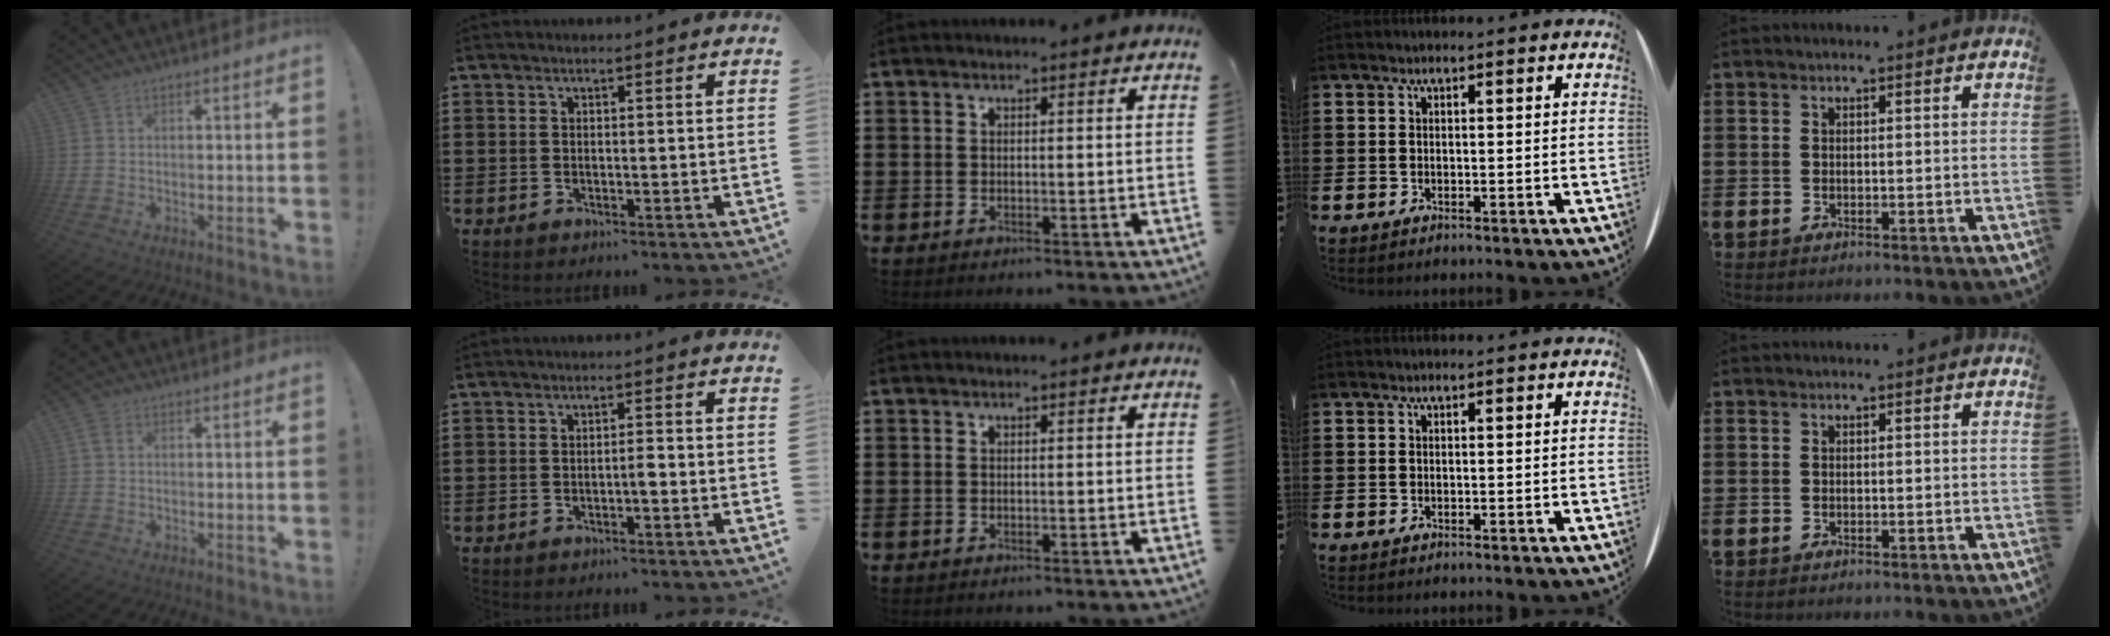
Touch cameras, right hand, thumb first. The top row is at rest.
{"thumb": {"total": 1.8, "force": [0.5, 1.1, 1.2], "torque": [-0.016, 0.002, 0.009]}, "index": {"total": 1.5, "force": [-0.7, 0.3, 1.3], "torque": [-0.026, -0.001, -0.013]}}